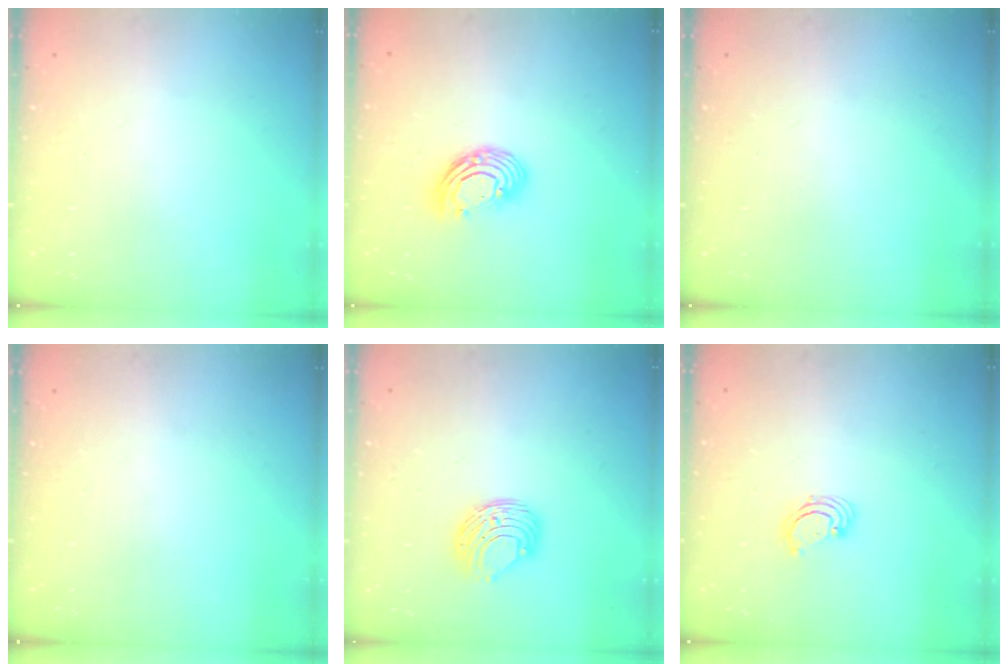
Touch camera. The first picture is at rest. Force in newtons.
{"total": 10.1, "press": 10.0, "slide": 1.1}
{"total": 0.0}
{"total": 0.0}
{"total": 8.7, "press": 8.6, "slide": 0.7}
{"total": 3.1, "press": 3.1, "slide": 0.1}